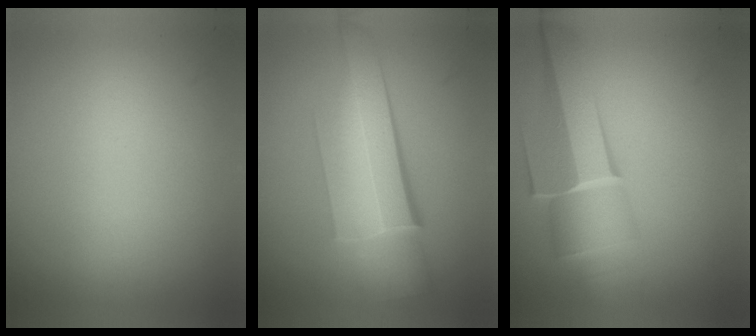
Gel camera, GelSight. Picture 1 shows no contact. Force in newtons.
{"total": 6.2}
{"total": 5.4}